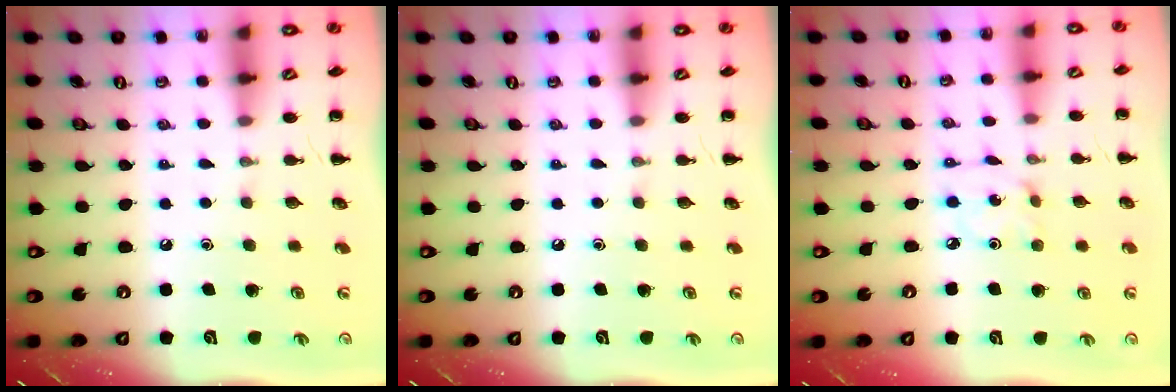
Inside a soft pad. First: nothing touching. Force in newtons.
{"total": 0.0}
{"total": 2.5, "press": 2.5, "slide": 0.5}